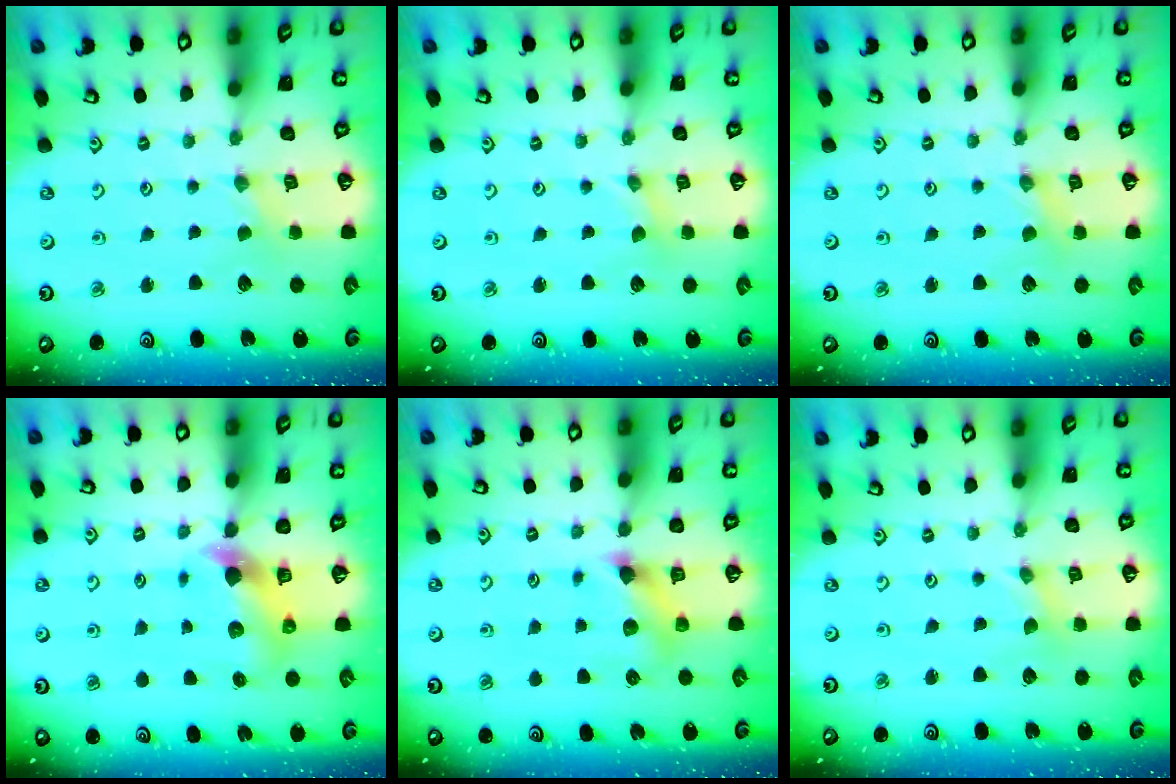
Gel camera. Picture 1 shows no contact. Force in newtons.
{"total": 0.0}
{"total": 1.6, "press": 1.6, "slide": 0.3}
{"total": 5.7, "press": 5.7, "slide": 0.4}
{"total": 7.2, "press": 7.2, "slide": 0.7}
{"total": 0.0}